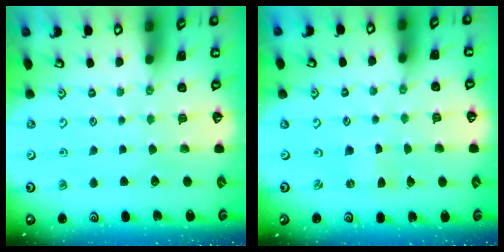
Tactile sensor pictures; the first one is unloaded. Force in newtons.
{"total": 0.0}